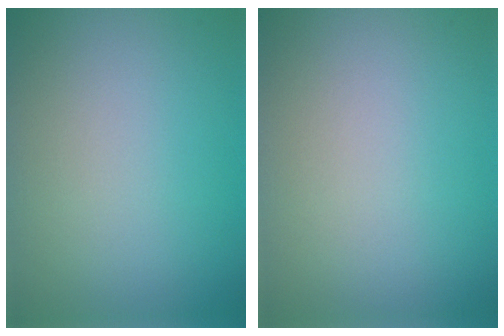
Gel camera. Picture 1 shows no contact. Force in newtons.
{"total": 0.0}